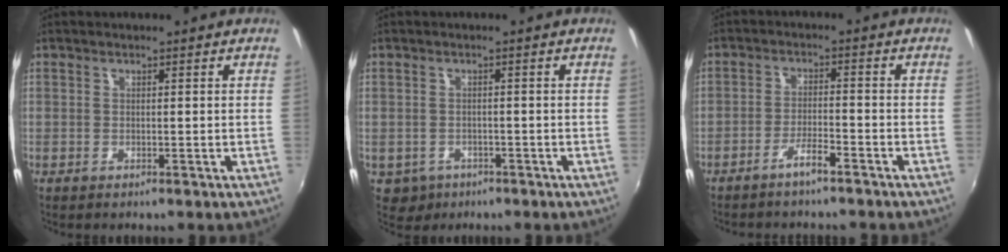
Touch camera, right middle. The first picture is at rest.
{"total": 3.9, "force": [-1.6, 3.4, 1.1], "torque": [-0.033, -0.003, -0.016]}
{"total": 3.6, "force": [-3.0, 0.2, 1.9], "torque": [-0.053, 0.007, -0.052]}